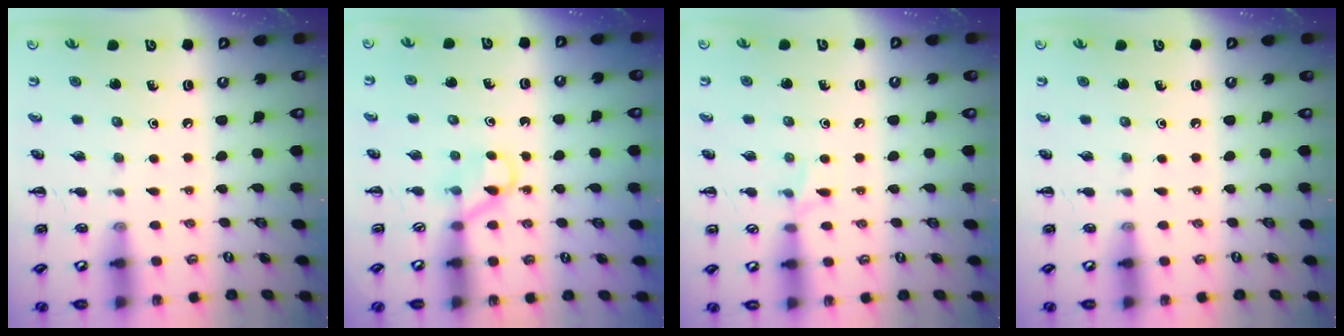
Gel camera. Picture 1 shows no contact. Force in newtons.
{"total": 2.6, "press": 2.4, "slide": 0.9}
{"total": 4.9, "press": 4.5, "slide": 1.8}
{"total": 0.0}